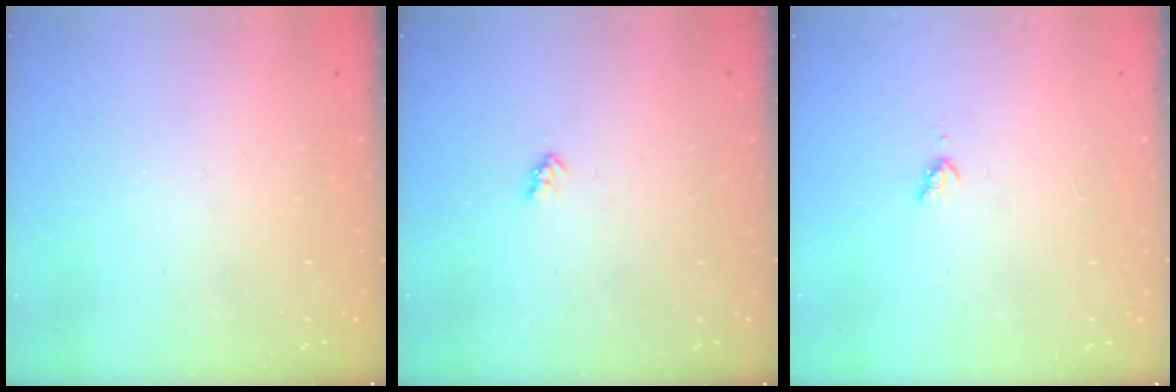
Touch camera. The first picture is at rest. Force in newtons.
{"total": 2.2, "press": 2.1, "slide": 0.4}
{"total": 3.7, "press": 3.7, "slide": 0.5}